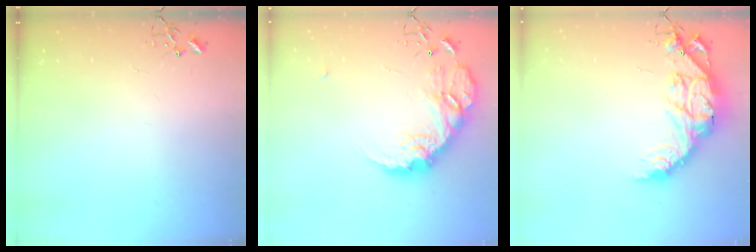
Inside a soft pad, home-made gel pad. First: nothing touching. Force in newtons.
{"total": 18.5, "press": 18.4, "slide": 1.4}
{"total": 15.3, "press": 15.2, "slide": 1.2}